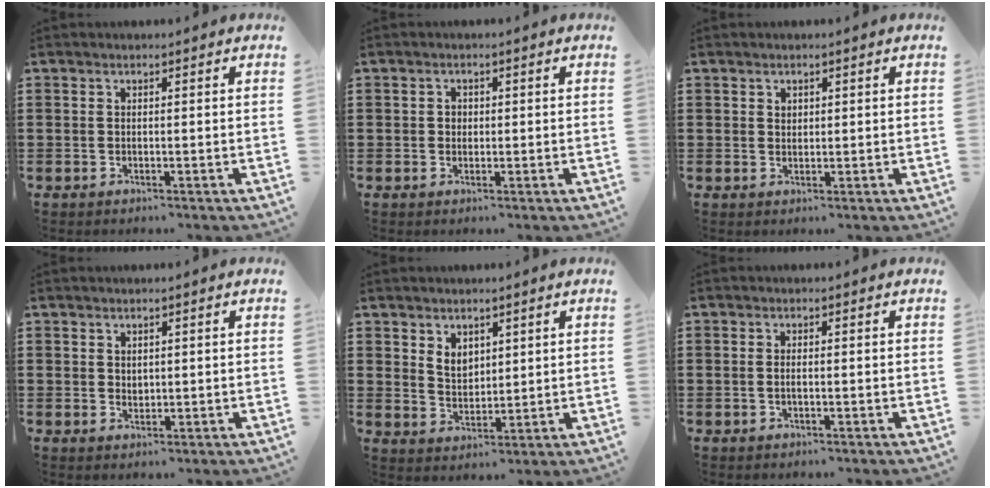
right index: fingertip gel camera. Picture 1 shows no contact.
{"total": 1.1, "force": [0.1, 1.0, 0.4], "torque": [-0.011, 0.005, 0.000]}
{"total": 1.1, "force": [0.7, 0.8, 0.3], "torque": [-0.008, 0.003, 0.013]}
{"total": 1.4, "force": [1.0, 0.9, 0.1], "torque": [-0.002, 0.005, 0.019]}
{"total": 3.6, "force": [2.3, 2.5, 1.2], "torque": [-0.033, 0.009, 0.043]}
{"total": 0.9, "force": [-0.1, 0.2, 0.8], "torque": [-0.017, -0.001, -0.002]}